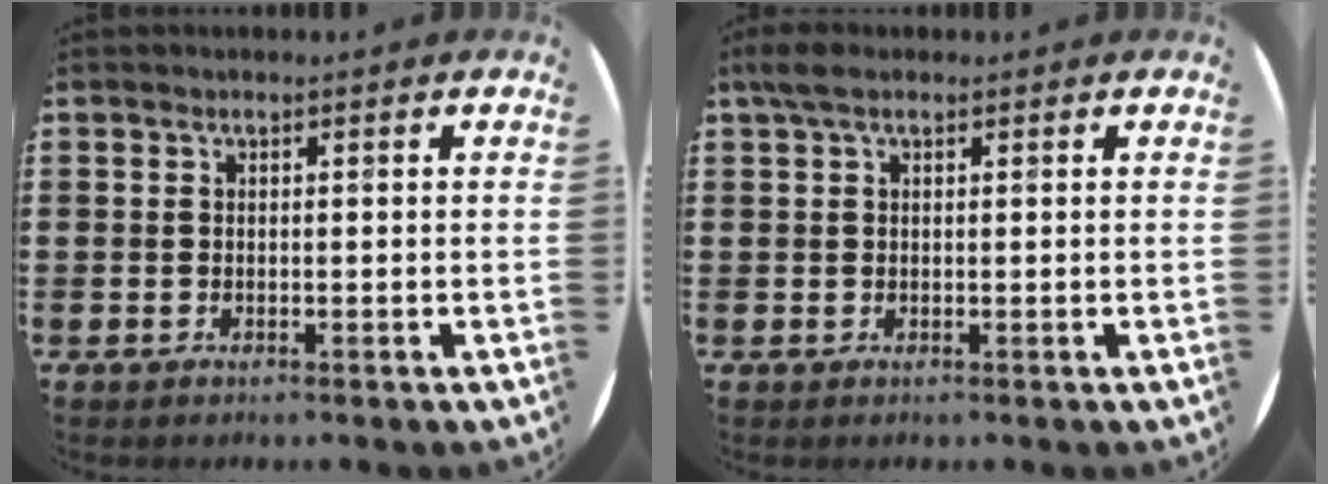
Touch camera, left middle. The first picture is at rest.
{"total": 2.0, "force": [1.2, 0.9, 1.4], "torque": [-0.029, 0.009, 0.019]}